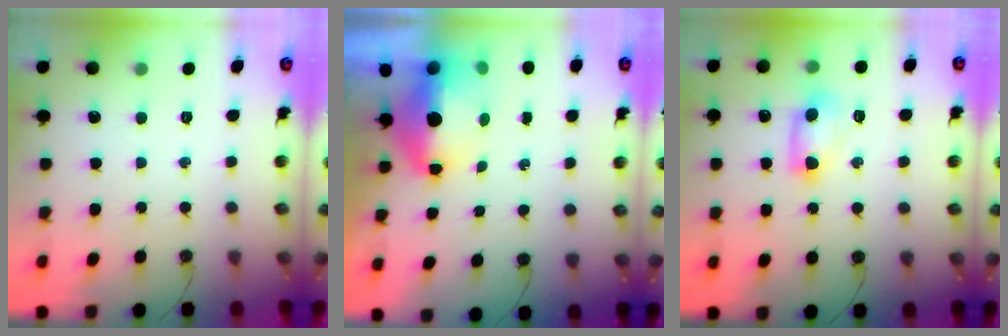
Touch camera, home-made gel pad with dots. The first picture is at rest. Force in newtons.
{"total": 7.4, "press": 7.4, "slide": 0.9}
{"total": 7.4, "press": 7.3, "slide": 1.0}